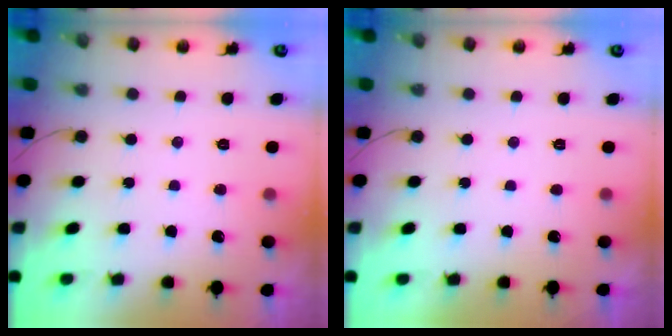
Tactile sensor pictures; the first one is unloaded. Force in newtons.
{"total": 2.2, "press": 2.1, "slide": 0.3}